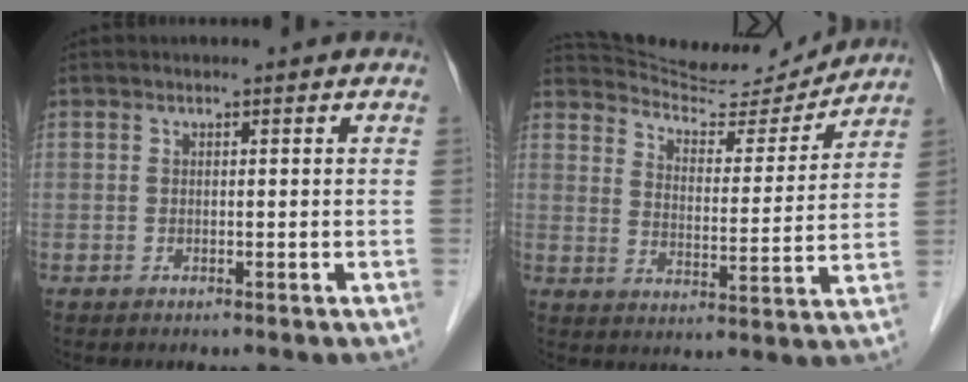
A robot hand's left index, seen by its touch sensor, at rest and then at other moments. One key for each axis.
{"total": 13.7, "fx": 13.5, "fy": 1.8, "fz": 1.7, "tx": -0.031, "ty": -0.015, "tz": 0.197}